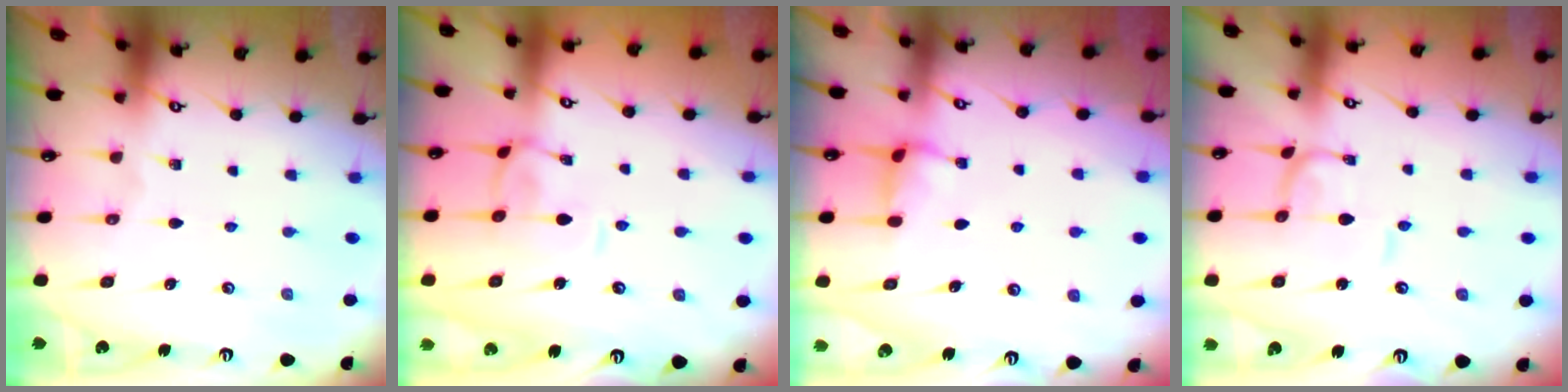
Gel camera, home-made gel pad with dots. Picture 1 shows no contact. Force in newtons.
{"total": 1.4, "press": 1.2, "slide": 0.6}
{"total": 2.4, "press": 2.3, "slide": 0.5}
{"total": 1.8, "press": 1.8, "slide": 0.1}